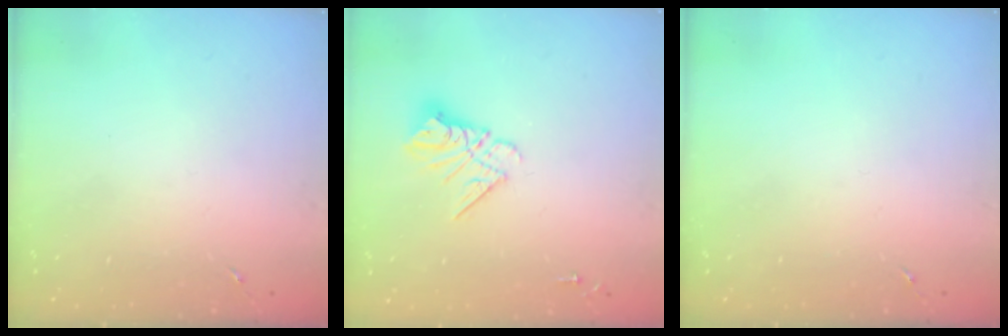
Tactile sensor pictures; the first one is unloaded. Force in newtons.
{"total": 10.7, "press": 10.7, "slide": 1.0}
{"total": 0.0}